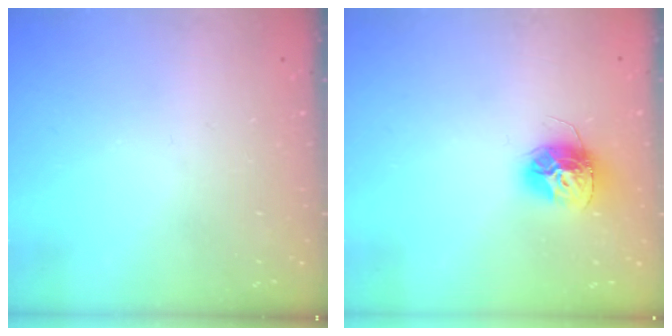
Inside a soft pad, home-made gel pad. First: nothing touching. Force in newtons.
{"total": 14.0, "press": 13.9, "slide": 1.1}